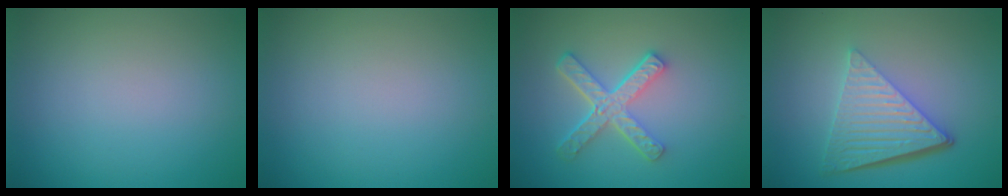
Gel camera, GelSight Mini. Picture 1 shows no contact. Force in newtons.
{"total": 0.0}
{"total": 4.5, "press": 3.3, "slide": 3.1}
{"total": 6.5, "press": 4.4, "slide": 4.8}